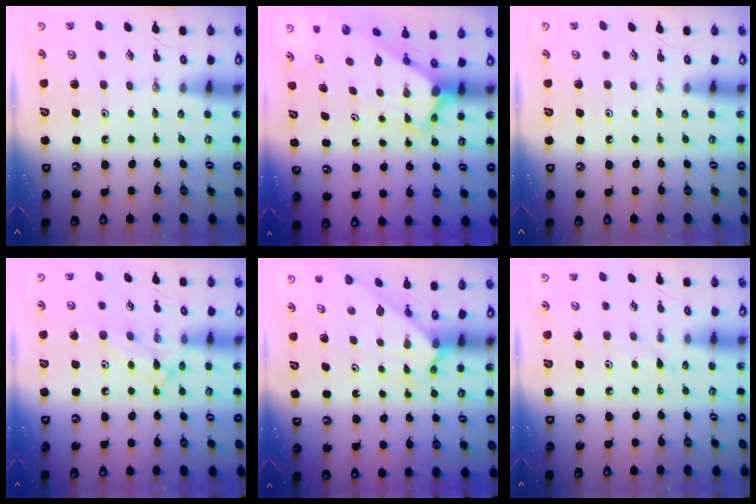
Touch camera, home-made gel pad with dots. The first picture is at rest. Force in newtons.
{"total": 3.8, "press": 3.7, "slide": 0.3}
{"total": 0.0}
{"total": 11.4, "press": 11.4, "slide": 0.8}
{"total": 2.2, "press": 2.2, "slide": 0.2}
{"total": 4.9, "press": 4.8, "slide": 0.6}